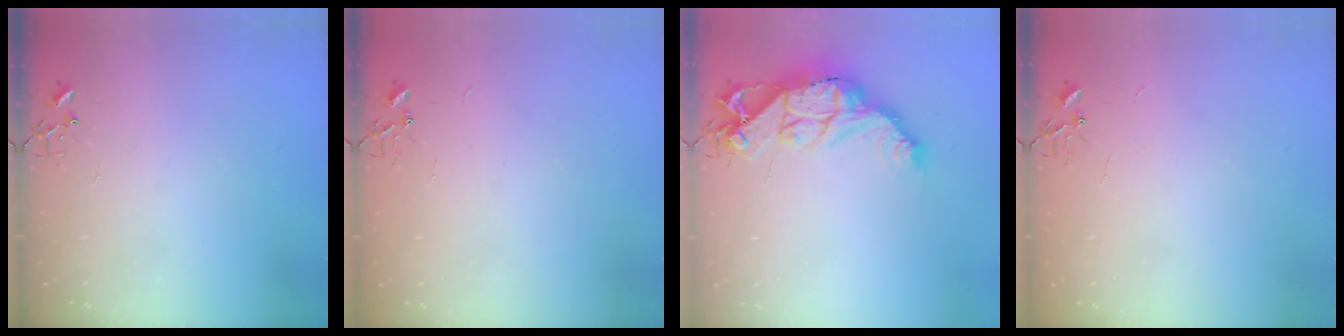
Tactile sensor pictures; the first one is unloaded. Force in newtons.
{"total": 2.4, "press": 2.4, "slide": 0.3}
{"total": 16.7, "press": 16.6, "slide": 1.4}
{"total": 2.2, "press": 2.2, "slide": 0.3}